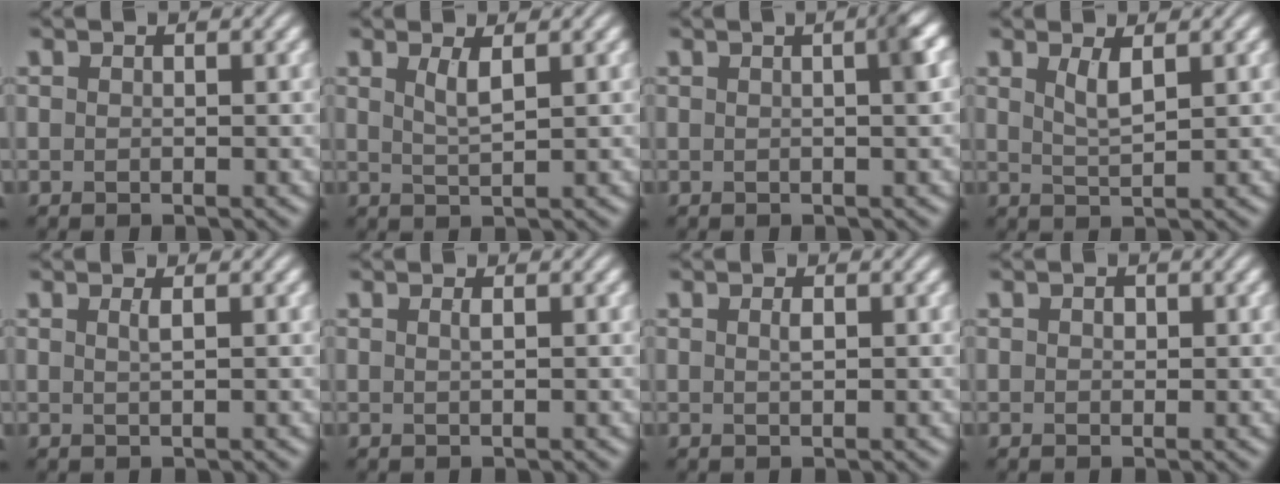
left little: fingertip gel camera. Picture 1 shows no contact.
{"total": 1.9, "force": [0.9, 0.4, 1.6], "torque": [-0.030, -0.002, 0.017]}
{"total": 2.8, "force": [0.4, 0.6, 2.7], "torque": [-0.027, 0.013, 0.003]}
{"total": 1.9, "force": [1.1, 0.4, 1.6], "torque": [-0.032, -0.004, 0.021]}
{"total": 1.0, "force": [0.4, 0.3, 0.9], "torque": [-0.010, 0.003, 0.004]}
{"total": 0.7, "force": [0.2, 0.2, 0.6], "torque": [-0.008, 0.004, 0.002]}
{"total": 0.8, "force": [0.2, 0.2, 0.7], "torque": [-0.015, 0.003, 0.005]}
{"total": 0.8, "force": [0.2, 0.6, 0.5], "torque": [-0.007, -0.001, 0.001]}